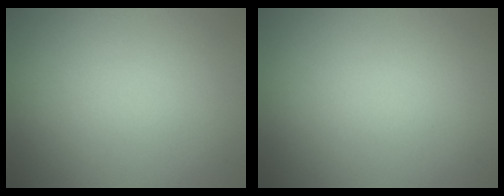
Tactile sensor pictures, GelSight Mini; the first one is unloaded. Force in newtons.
{"total": 0.0}